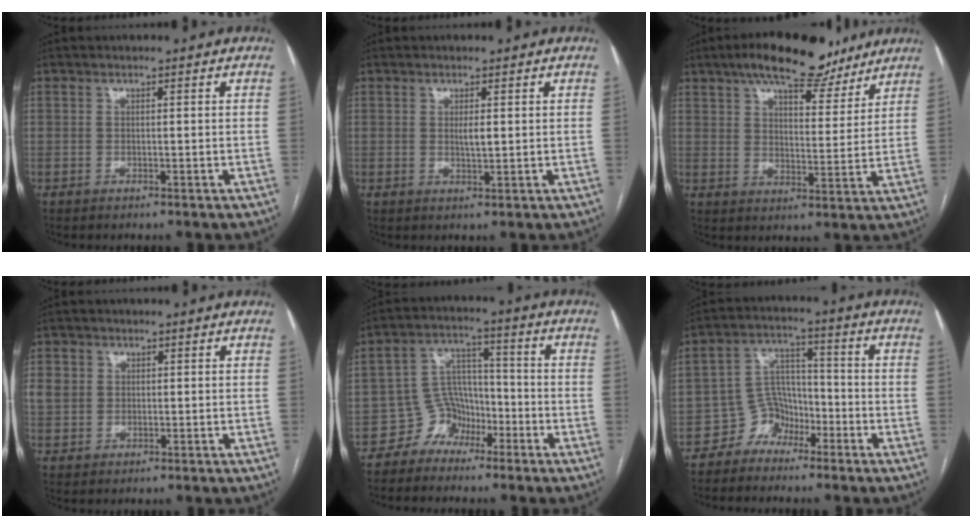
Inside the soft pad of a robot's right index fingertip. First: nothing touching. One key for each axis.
{"total": 1.6, "fx": 0.4, "fy": 0.3, "fz": 1.6, "tx": -0.028, "ty": -0.002, "tz": 0.008}
{"total": 15.6, "fx": 11.8, "fy": 5.4, "fz": 8.6, "tx": -0.129, "ty": 0.020, "tz": 0.174}
{"total": 3.7, "fx": 0.6, "fy": 3.3, "fz": 1.5, "tx": -0.035, "ty": 0.012, "tz": 0.016}
{"total": 6.1, "fx": -4.1, "fy": 4.4, "fz": 0.8, "tx": -0.006, "ty": 0.028, "tz": -0.070}
{"total": 5.3, "fx": -3.7, "fy": 3.8, "fz": 0.7, "tx": -0.004, "ty": 0.020, "tz": -0.065}